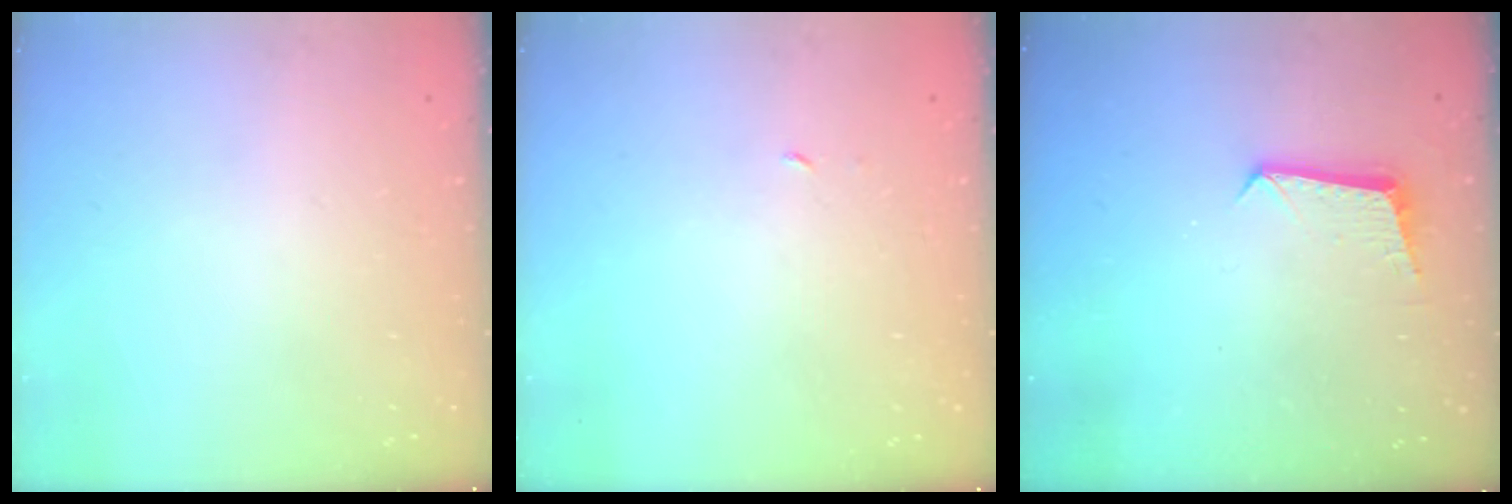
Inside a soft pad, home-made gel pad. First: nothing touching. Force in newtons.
{"total": 1.8, "press": 1.8, "slide": 0.1}
{"total": 7.1, "press": 7.1, "slide": 0.5}